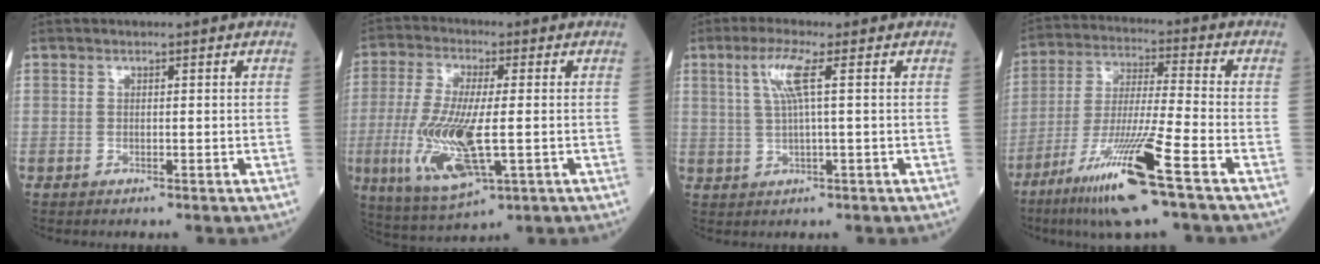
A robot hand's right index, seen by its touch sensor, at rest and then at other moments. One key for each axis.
{"total": 13.6, "fx": -2.6, "fy": 3.3, "fz": 13.0, "tx": -0.278, "ty": -0.024, "tz": -0.041}
{"total": 4.9, "fx": 1.5, "fy": -0.3, "fz": 4.6, "tx": -0.099, "ty": 0.007, "tz": 0.033}
{"total": 15.1, "fx": -8.1, "fy": -0.7, "fz": 12.7, "tx": -0.259, "ty": -0.038, "tz": -0.150}